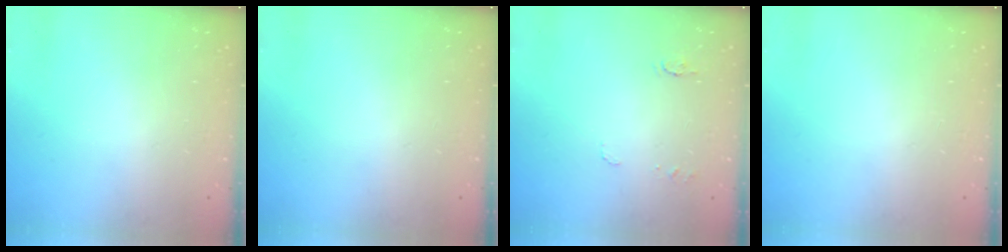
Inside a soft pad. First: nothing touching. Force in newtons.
{"total": 0.0}
{"total": 5.2, "press": 5.1, "slide": 0.5}
{"total": 0.0}